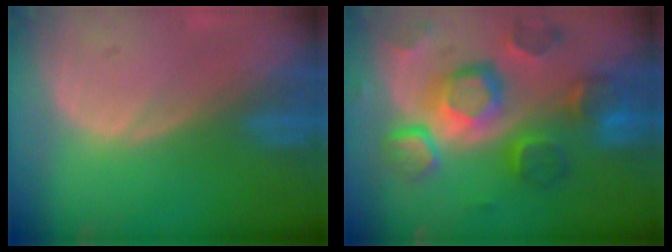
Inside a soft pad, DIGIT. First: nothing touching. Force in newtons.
{"total": 12.3, "press": 10.7, "slide": 6.0}